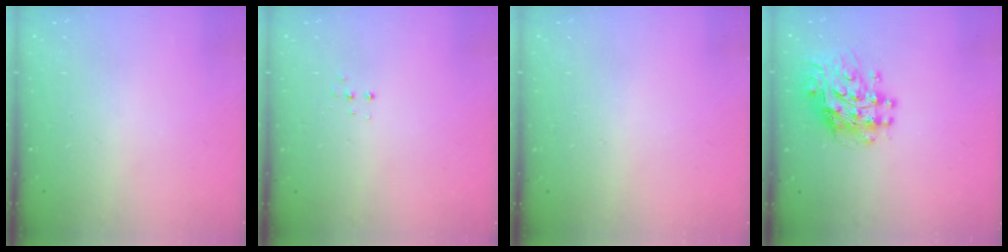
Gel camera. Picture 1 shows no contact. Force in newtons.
{"total": 3.6, "press": 3.5, "slide": 0.8}
{"total": 0.0}
{"total": 10.7, "press": 10.7, "slide": 0.9}